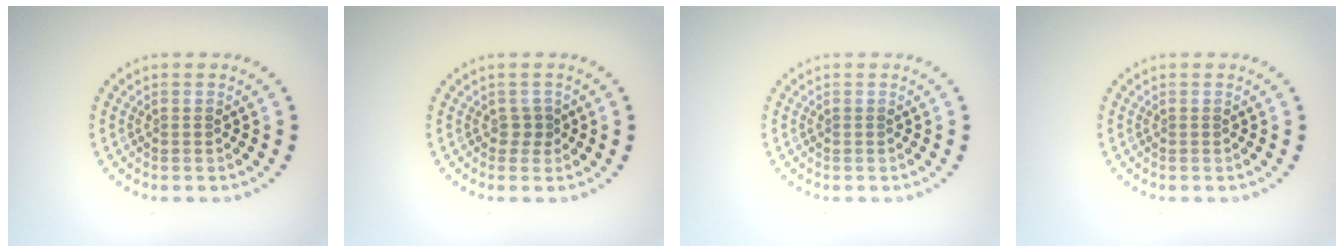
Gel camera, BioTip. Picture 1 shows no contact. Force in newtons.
{"total": 0.9, "press": 0.8, "slide": 0.5}
{"total": 0.0}
{"total": 0.0}